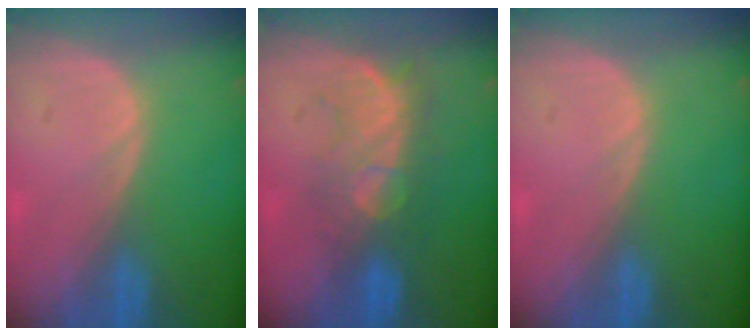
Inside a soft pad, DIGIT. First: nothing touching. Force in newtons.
{"total": 8.2, "press": 7.9, "slide": 2.3}
{"total": 0.0}